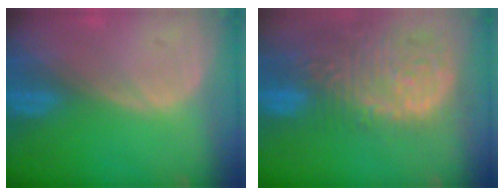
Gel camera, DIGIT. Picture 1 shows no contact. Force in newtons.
{"total": 14.9, "press": 12.3, "slide": 8.3}